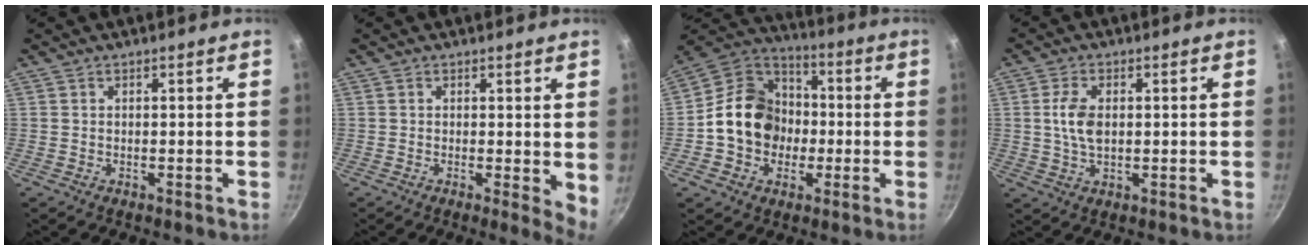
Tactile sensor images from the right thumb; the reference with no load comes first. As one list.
[{"total": 4.3, "force": [0.4, 1.5, 4.0], "torque": [-0.048, -0.008, 0.003]}, {"total": 15.8, "force": [-1.5, 13.4, 8.3], "torque": [-0.111, 0.043, -0.035]}, {"total": 5.8, "force": [0.6, 3.3, 4.7], "torque": [-0.089, 0.002, 0.011]}]